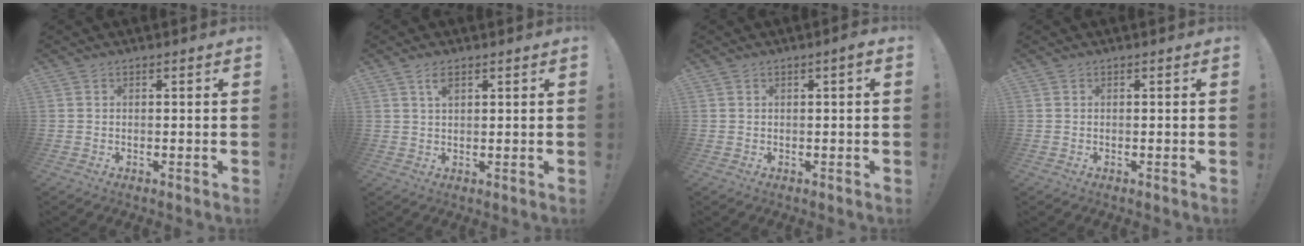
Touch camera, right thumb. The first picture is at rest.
{"total": 3.2, "force": [1.9, 1.2, 2.3], "torque": [-0.027, -0.009, 0.029]}
{"total": 2.1, "force": [0.3, -0.1, 2.0], "torque": [-0.021, -0.005, 0.001]}
{"total": 0.0}